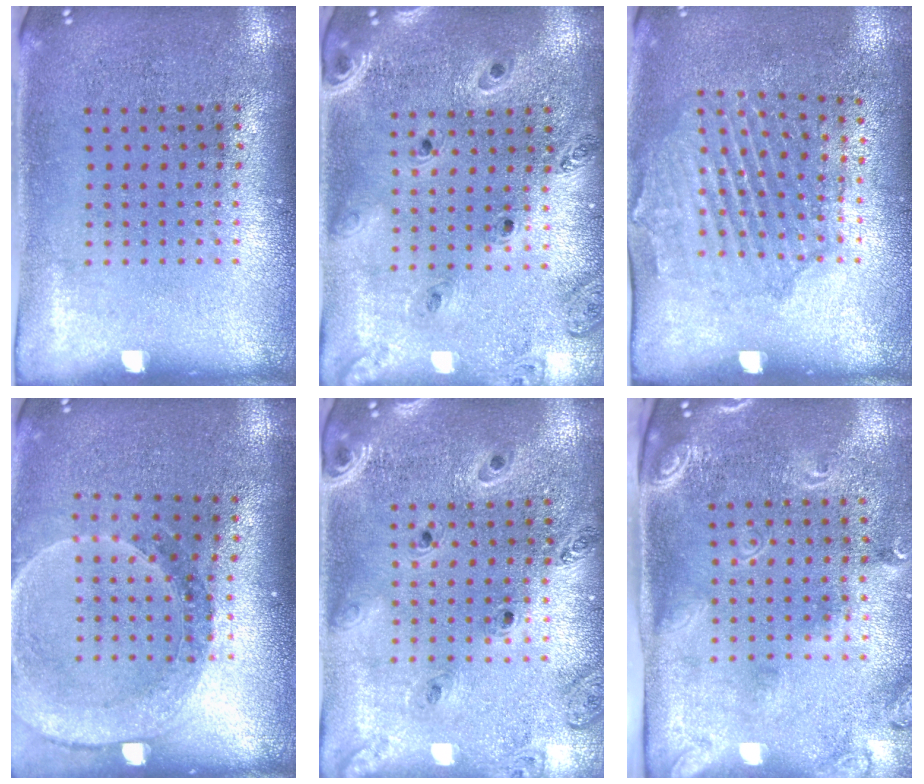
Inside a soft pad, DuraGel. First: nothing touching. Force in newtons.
{"total": 1.3, "press": 1.3, "slide": 0.2}
{"total": 1.6, "press": 1.5, "slide": 0.5}
{"total": 1.5, "press": 1.5, "slide": 0.2}
{"total": 1.3, "press": 1.3, "slide": 0.2}
{"total": 2.4, "press": 1.7, "slide": 1.7}